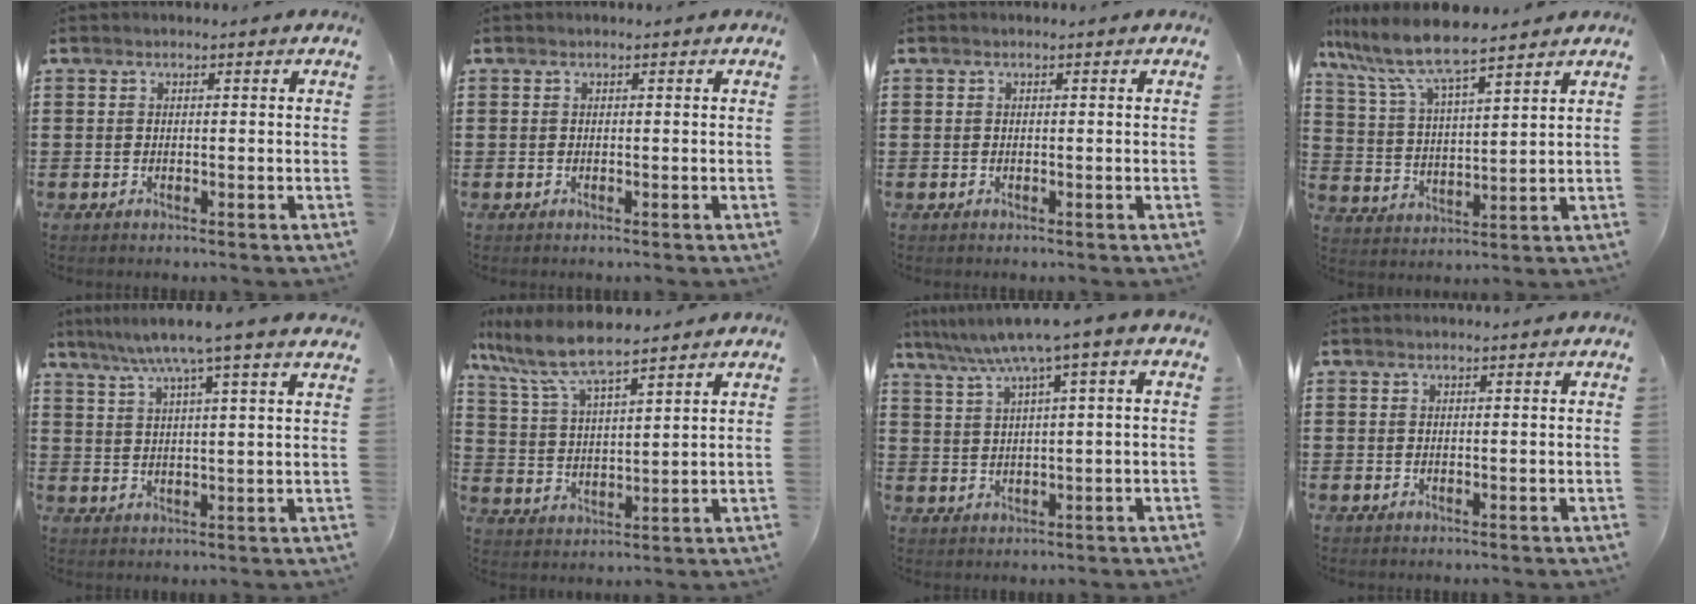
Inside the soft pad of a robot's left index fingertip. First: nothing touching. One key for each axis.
{"total": 0.0}
{"total": 0.0}
{"total": 8.2, "fx": 7.1, "fy": 0.7, "fz": 4.1, "tx": -0.107, "ty": -0.033, "tz": 0.123}
{"total": 6.2, "fx": 4.8, "fy": -0.9, "fz": 3.8, "tx": -0.088, "ty": -0.018, "tz": 0.079}
{"total": 7.8, "fx": 6.5, "fy": 1.2, "fz": 4.0, "tx": -0.104, "ty": -0.025, "tz": 0.114}
{"total": 5.7, "fx": 2.9, "fy": -0.2, "fz": 4.9, "tx": -0.101, "ty": -0.016, "tz": 0.044}
{"total": 0.0}